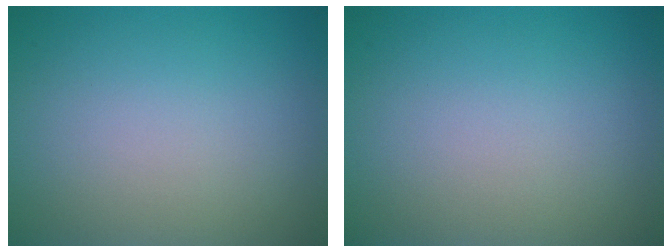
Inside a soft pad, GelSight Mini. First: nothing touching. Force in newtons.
{"total": 0.0}